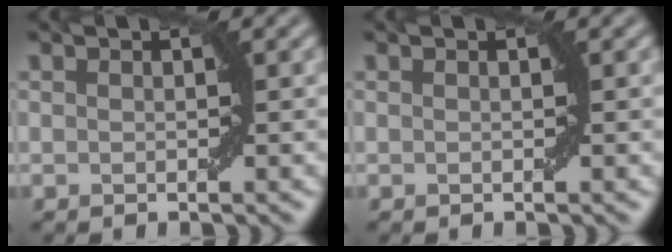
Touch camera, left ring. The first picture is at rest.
{"total": 0.0}